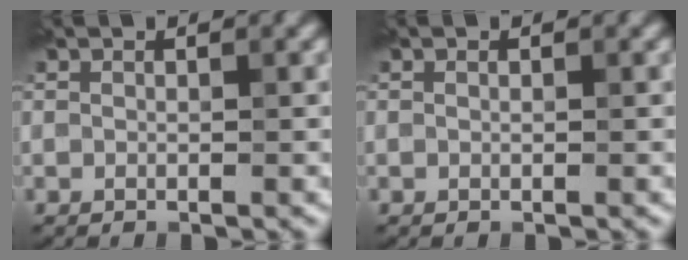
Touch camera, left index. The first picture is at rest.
{"total": 0.0}